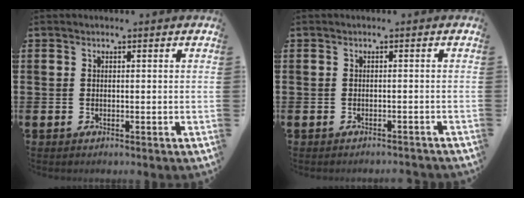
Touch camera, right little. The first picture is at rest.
{"total": 0.7, "force": [-0.7, 0.0, 0.1], "torque": [-0.002, -0.001, -0.015]}